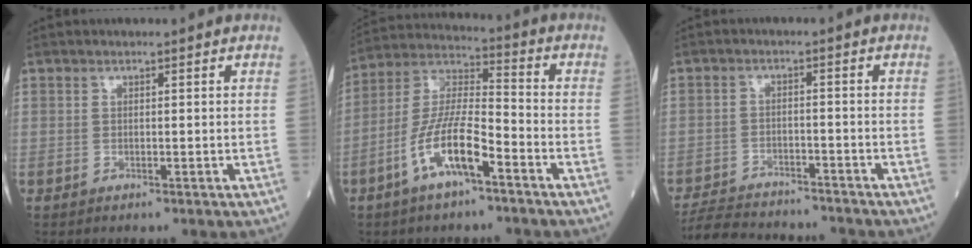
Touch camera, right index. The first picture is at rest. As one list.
[{"total": 11.3, "force": [-5.5, 2.5, 9.5], "torque": [-0.200, 0.005, -0.108]}, {"total": 11.0, "force": [-10.4, 2.1, 2.9], "torque": [-0.051, 0.004, -0.157]}]